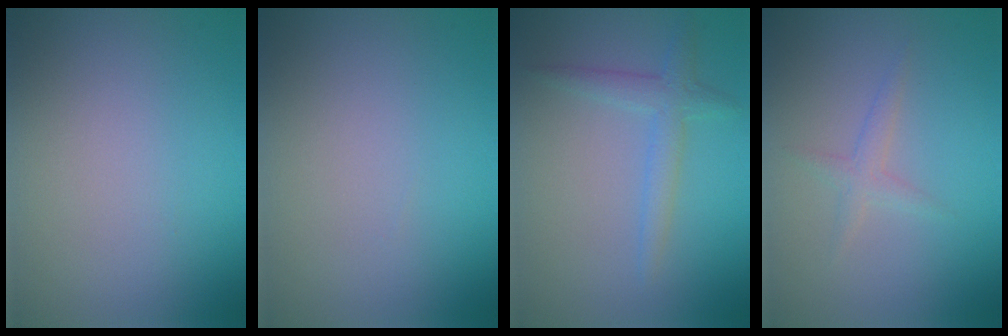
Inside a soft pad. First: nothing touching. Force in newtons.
{"total": 0.0}
{"total": 2.3, "press": 2.3, "slide": 0.1}
{"total": 1.3, "press": 1.3, "slide": 0.1}